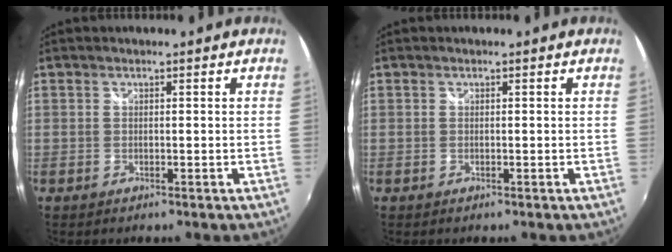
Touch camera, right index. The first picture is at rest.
{"total": 0.0}